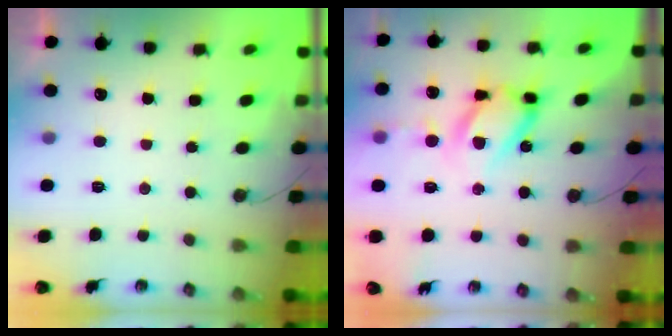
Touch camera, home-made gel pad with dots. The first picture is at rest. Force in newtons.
{"total": 14.6, "press": 14.5, "slide": 1.6}